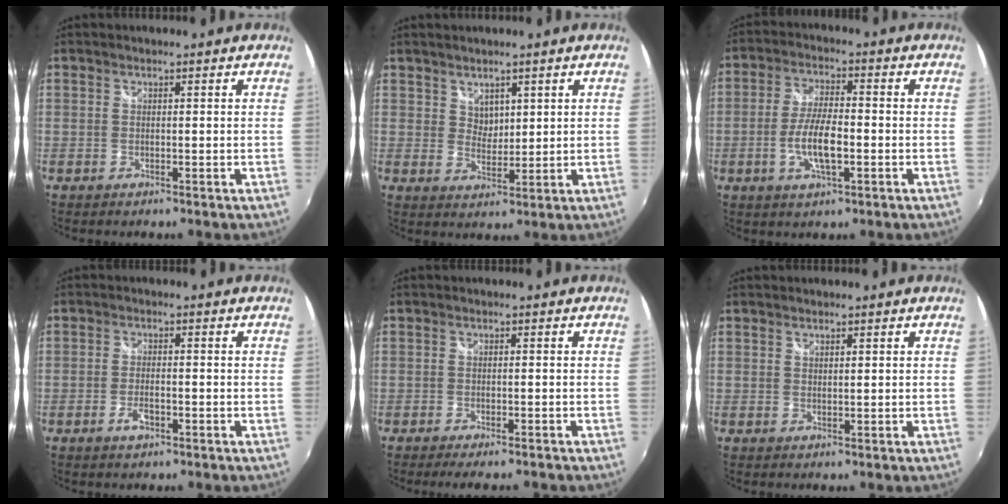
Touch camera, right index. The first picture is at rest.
{"total": 3.2, "force": [2.1, 2.3, 0.9], "torque": [-0.007, -0.001, 0.039]}
{"total": 8.3, "force": [-2.2, 2.6, 7.5], "torque": [-0.151, -0.002, -0.043]}
{"total": 3.2, "force": [-1.6, 1.4, 2.4], "torque": [-0.052, -0.003, -0.029]}
{"total": 4.9, "force": [-4.2, 0.8, 2.4], "torque": [-0.050, -0.020, -0.066]}
{"total": 0.8, "force": [0.7, 0.2, 0.1], "torque": [0.000, -0.001, 0.013]}